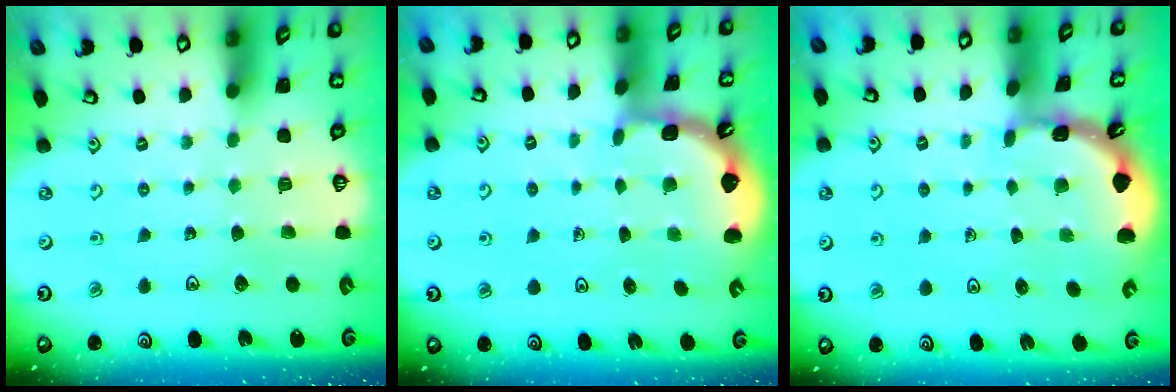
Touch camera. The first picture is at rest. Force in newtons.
{"total": 1.9, "press": 1.9, "slide": 0.2}
{"total": 1.6, "press": 1.6, "slide": 0.1}